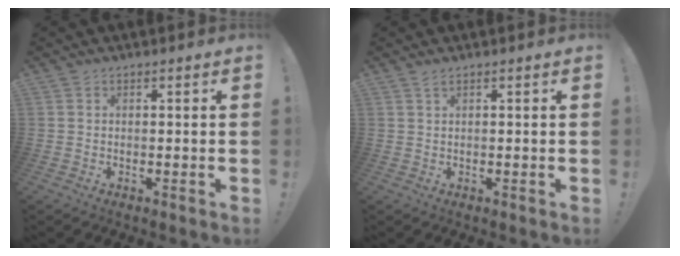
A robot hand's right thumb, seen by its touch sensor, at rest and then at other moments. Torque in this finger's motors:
{"motor_torque": [-0.13, -0.17, 0.24, 0.13, 0.00]}